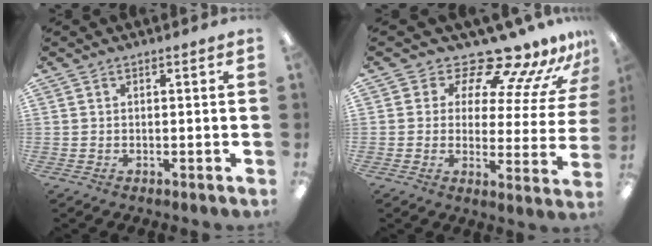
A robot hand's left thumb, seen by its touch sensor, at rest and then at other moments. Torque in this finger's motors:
{"motor_torque": [-0.03, 0.05, 0.09, -0.13, 0.03]}